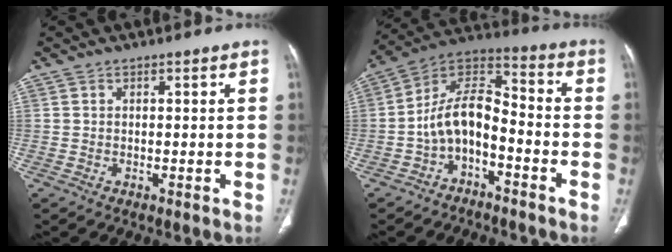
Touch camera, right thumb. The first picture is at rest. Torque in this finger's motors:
{"motor_torque": [0.00, 0.08, -0.09, -0.06, 0.02]}